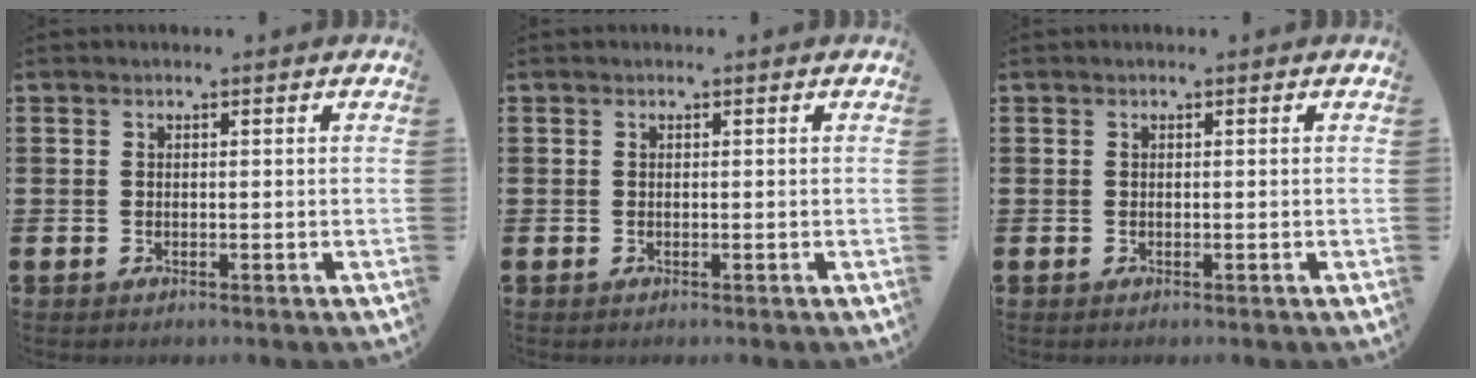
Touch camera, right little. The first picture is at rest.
{"total": 0.0}
{"total": 0.0}